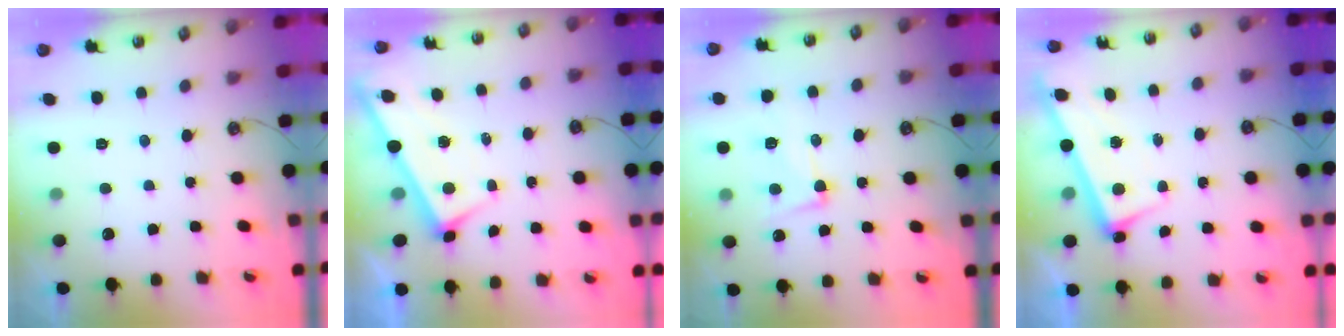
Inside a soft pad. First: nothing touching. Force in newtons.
{"total": 2.7, "press": 2.7, "slide": 0.1}
{"total": 7.4, "press": 7.3, "slide": 1.4}
{"total": 2.8, "press": 2.7, "slide": 0.4}